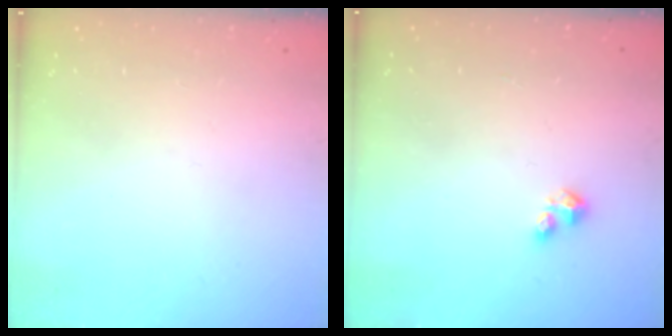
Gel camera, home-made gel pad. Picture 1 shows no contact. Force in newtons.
{"total": 2.1, "press": 2.1, "slide": 0.3}